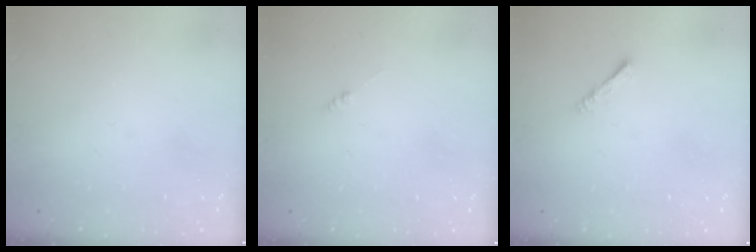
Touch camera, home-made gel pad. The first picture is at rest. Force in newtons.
{"total": 0.0}
{"total": 1.4, "press": 1.3, "slide": 0.3}